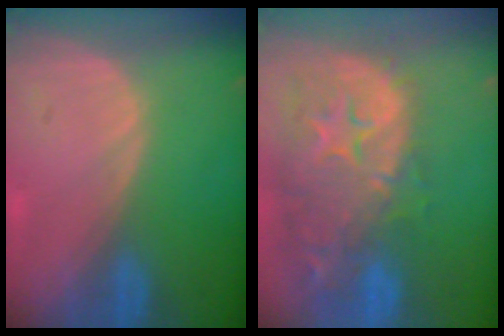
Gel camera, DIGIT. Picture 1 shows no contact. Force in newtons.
{"total": 14.6, "press": 11.8, "slide": 8.6}